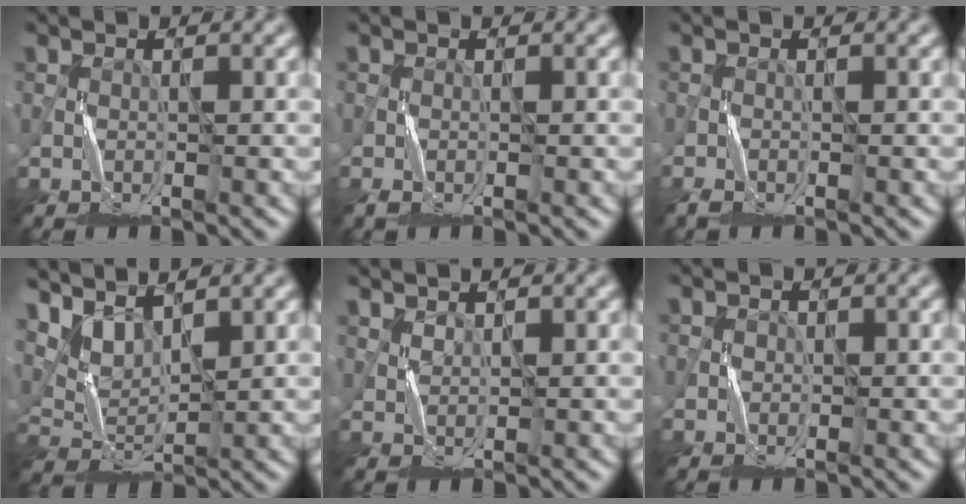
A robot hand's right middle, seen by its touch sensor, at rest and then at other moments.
{"total": 1.1, "force": [-0.6, 0.4, 0.8], "torque": [-0.023, -0.003, -0.013]}
{"total": 1.6, "force": [-1.3, 0.4, 0.9], "torque": [-0.026, -0.002, -0.029]}
{"total": 4.3, "force": [3.2, 1.7, 2.3], "torque": [-0.062, -0.007, 0.067]}
{"total": 1.3, "force": [1.1, 0.4, 0.5], "torque": [-0.015, 0.000, 0.028]}
{"total": 1.0, "force": [0.0, 1.0, 0.2], "torque": [-0.001, 0.002, -0.001]}